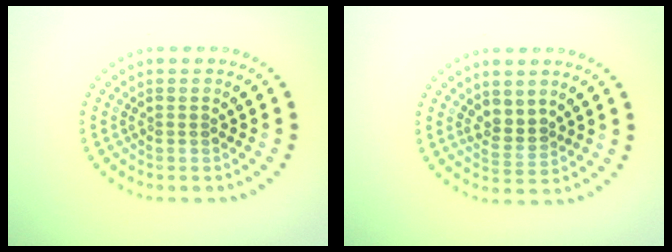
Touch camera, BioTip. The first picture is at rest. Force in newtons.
{"total": 1.8, "press": 1.6, "slide": 0.9}